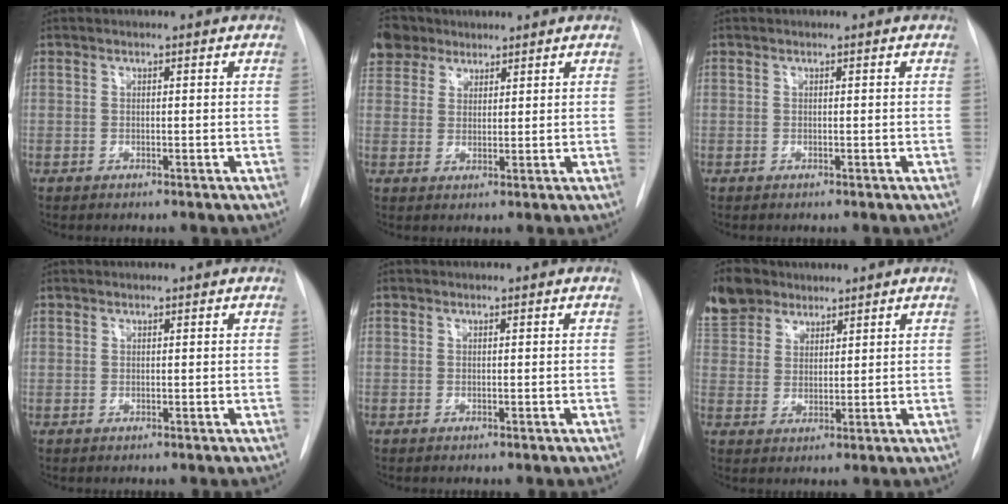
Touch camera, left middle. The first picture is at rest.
{"total": 6.6, "force": [4.9, 4.3, 0.9], "torque": [-0.018, 0.021, 0.098]}
{"total": 0.0}
{"total": 0.6, "force": [0.5, 0.4, 0.0], "torque": [0.000, -0.001, 0.005]}
{"total": 0.0}
{"total": 10.0, "force": [7.5, 5.9, 2.7], "torque": [-0.068, 0.025, 0.151]}